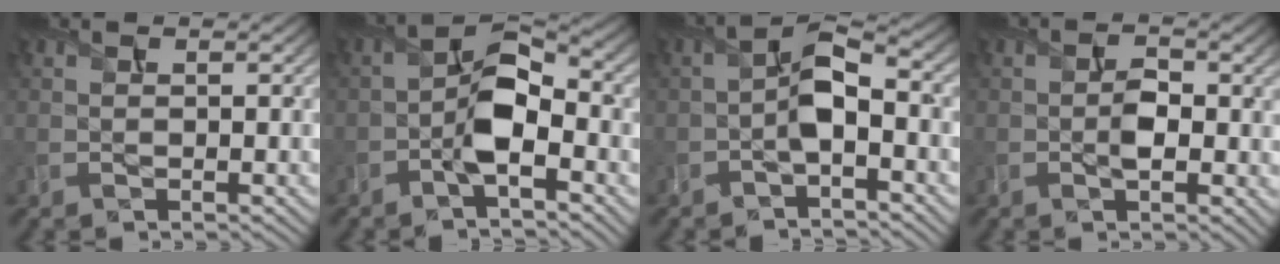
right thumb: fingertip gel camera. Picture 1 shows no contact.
{"total": 6.6, "force": [-2.3, 2.6, 5.6], "torque": [-0.099, 0.015, -0.052]}
{"total": 4.6, "force": [-1.6, 1.8, 3.9], "torque": [-0.076, 0.011, -0.037]}
{"total": 3.2, "force": [-0.5, 1.5, 2.8], "torque": [-0.046, -0.002, -0.009]}